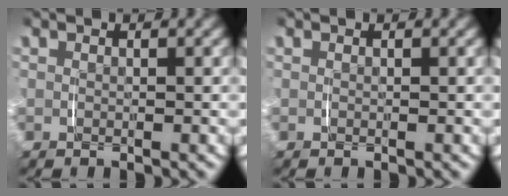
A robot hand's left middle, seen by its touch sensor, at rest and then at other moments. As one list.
[{"total": 0.0}]